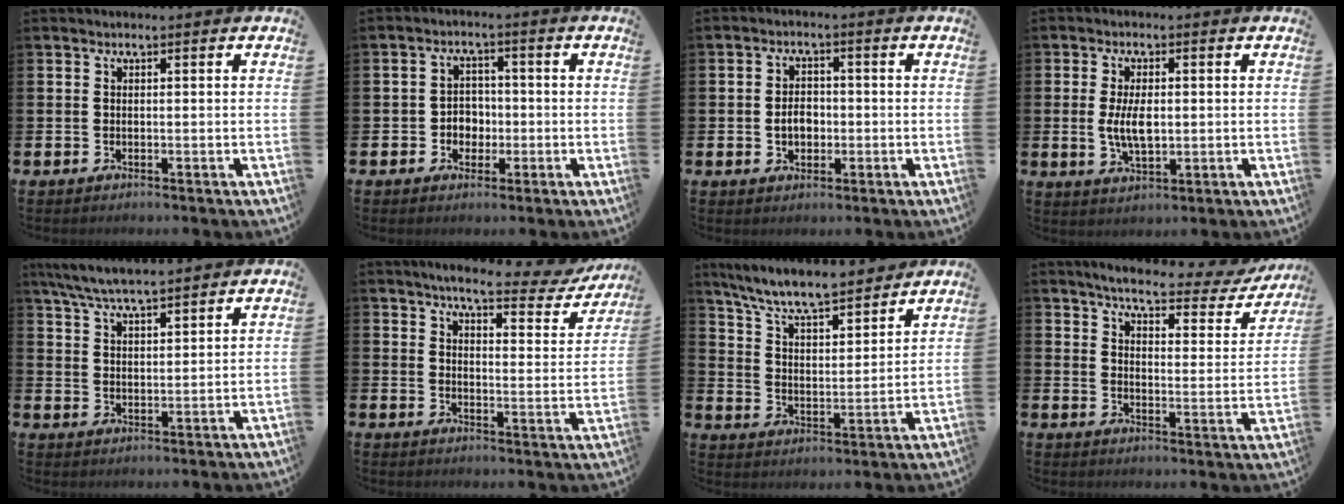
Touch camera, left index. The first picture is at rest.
{"total": 3.2, "force": [-0.7, 2.9, 1.1], "torque": [-0.022, 0.003, -0.022]}
{"total": 3.4, "force": [-0.6, 2.5, 2.2], "torque": [-0.028, 0.000, -0.017]}
{"total": 5.0, "force": [0.2, 2.4, 4.4], "torque": [-0.084, 0.001, -0.001]}
{"total": 6.4, "force": [6.1, 0.4, 1.9], "torque": [-0.057, -0.024, 0.110]}
{"total": 5.5, "force": [4.7, 1.2, 2.6], "torque": [-0.049, -0.032, 0.071]}
{"total": 8.2, "force": [7.7, 1.0, 2.6], "torque": [-0.087, -0.054, 0.135]}
{"total": 4.7, "force": [4.1, 1.0, 2.1], "torque": [-0.055, -0.032, 0.061]}